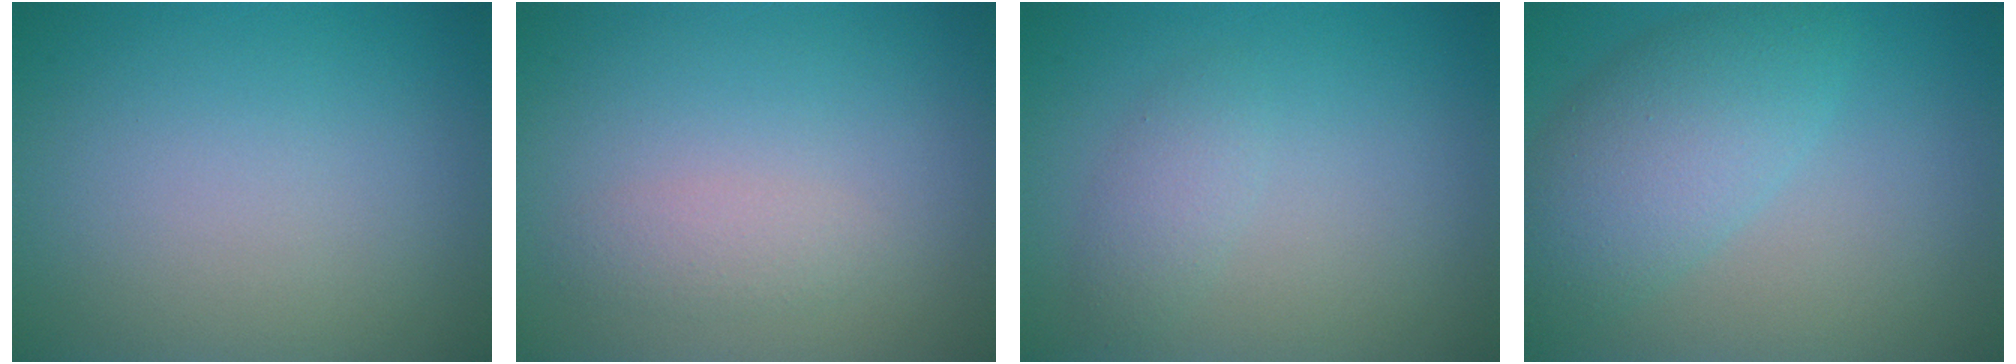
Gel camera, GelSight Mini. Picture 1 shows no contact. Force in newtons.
{"total": 1.4, "press": 1.4, "slide": 0.1}
{"total": 1.6, "press": 1.6, "slide": 0.1}
{"total": 5.3, "press": 5.3, "slide": 0.2}